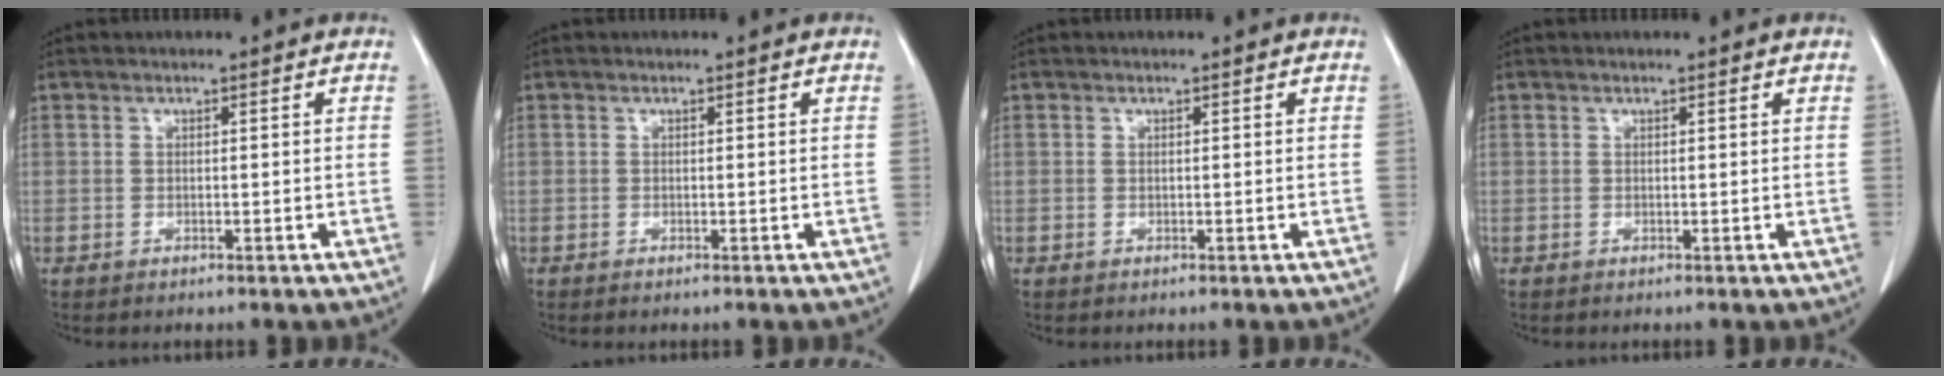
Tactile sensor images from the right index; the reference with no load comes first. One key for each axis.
{"total": 0.0}
{"total": 0.0}
{"total": 0.0}